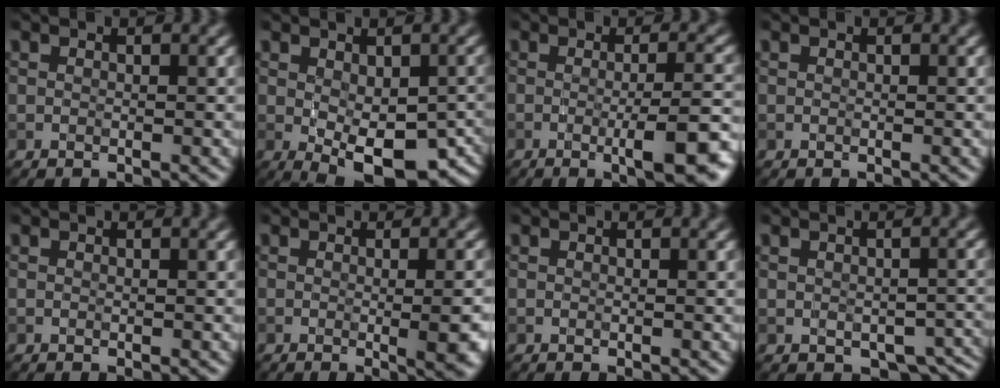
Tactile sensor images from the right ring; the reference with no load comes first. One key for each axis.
{"total": 8.8, "fx": -2.4, "fy": 4.2, "fz": 7.3, "tx": -0.119, "ty": -0.029, "tz": -0.015}
{"total": 7.2, "fx": -1.7, "fy": 1.6, "fz": 6.8, "tx": -0.089, "ty": -0.008, "tz": -0.023}
{"total": 0.0}
{"total": 0.0}
{"total": 4.7, "fx": -0.5, "fy": 1.4, "fz": 4.5, "tx": -0.044, "ty": -0.002, "tz": -0.002}
{"total": 0.0}
{"total": 4.4, "fx": -1.7, "fy": 2.9, "fz": 2.8, "tx": -0.033, "ty": -0.019, "tz": -0.010}